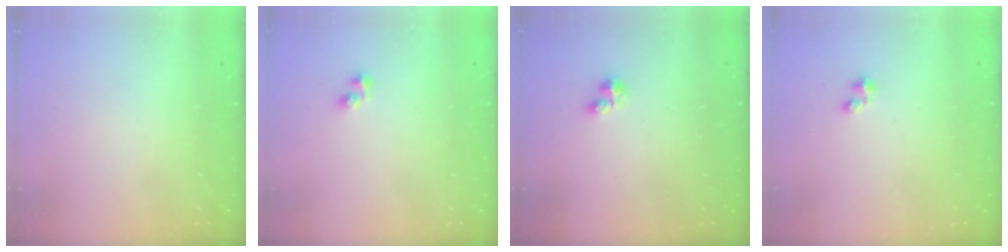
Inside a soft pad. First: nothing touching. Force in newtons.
{"total": 2.5, "press": 2.3, "slide": 0.9}
{"total": 3.3, "press": 3.3, "slide": 0.4}
{"total": 2.2, "press": 2.2, "slide": 0.4}